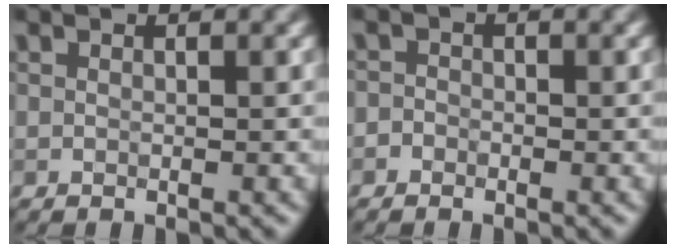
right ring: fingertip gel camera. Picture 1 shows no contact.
{"total": 1.0, "force": [-0.5, 0.8, 0.2], "torque": [0.004, 0.001, -0.017]}